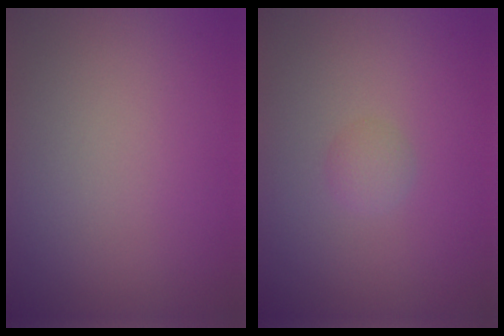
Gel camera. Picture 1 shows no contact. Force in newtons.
{"total": 1.0, "press": 1.0, "slide": 0.1}